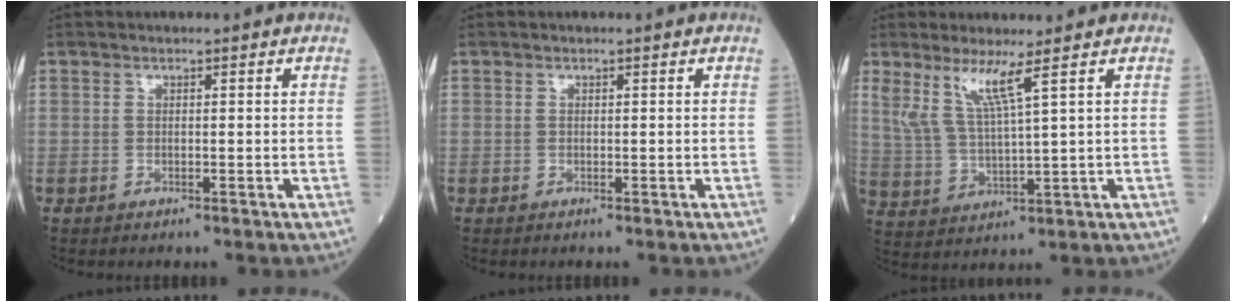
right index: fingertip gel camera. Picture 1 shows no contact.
{"total": 0.0}
{"total": 6.4, "force": [3.7, -0.6, 5.1], "torque": [-0.108, -0.008, 0.081]}